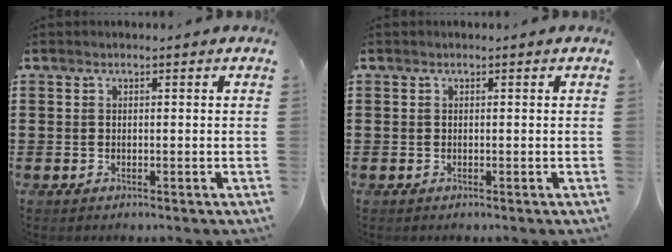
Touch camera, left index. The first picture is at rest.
{"total": 0.0}